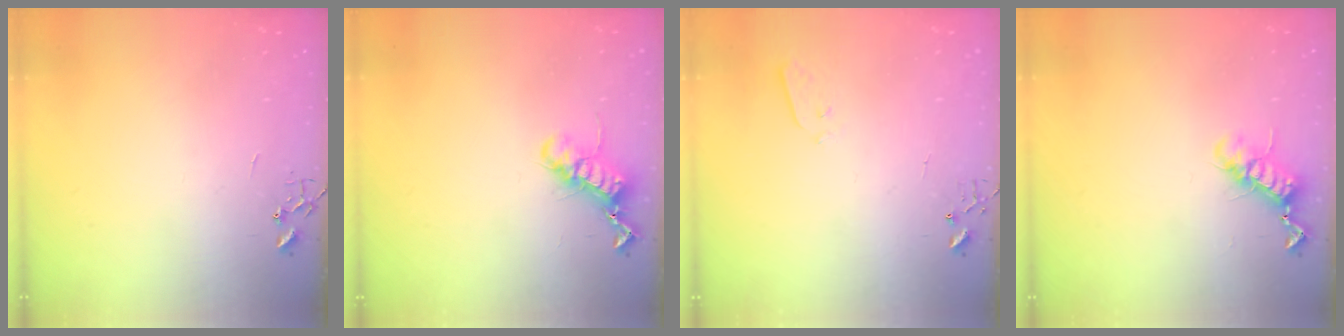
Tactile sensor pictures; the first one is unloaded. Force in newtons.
{"total": 12.8, "press": 12.8, "slide": 0.8}
{"total": 3.0, "press": 2.9, "slide": 0.7}
{"total": 11.3, "press": 11.2, "slide": 1.2}